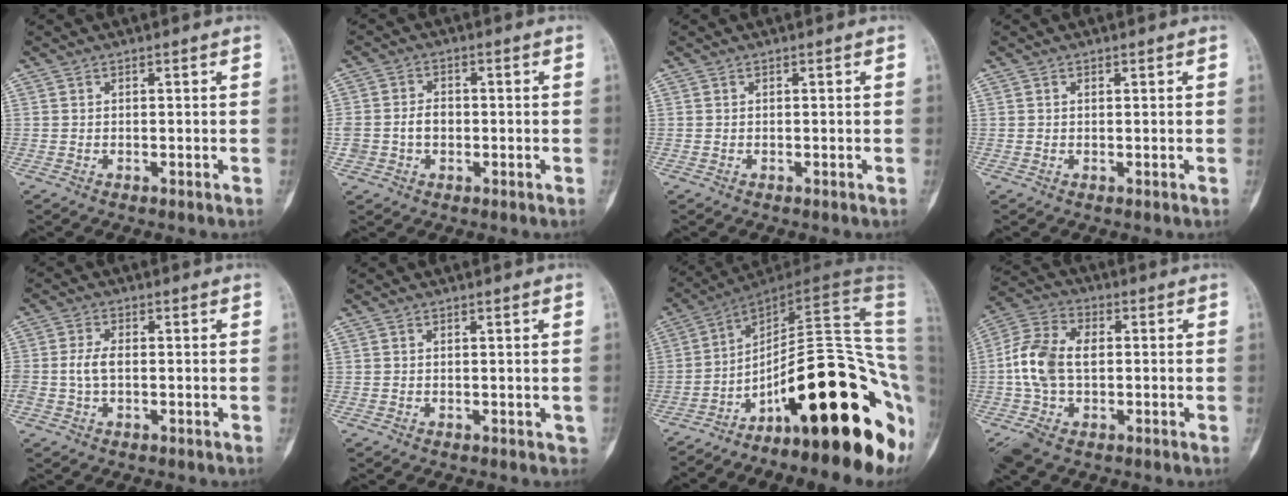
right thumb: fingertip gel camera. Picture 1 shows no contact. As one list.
[{"total": 4.6, "force": [-0.6, 3.5, 2.9], "torque": [-0.052, 0.013, -0.009]}, {"total": 0.0}, {"total": 0.0}, {"total": 3.8, "force": [-0.3, 2.1, 3.1], "torque": [-0.071, 0.007, -0.007]}, {"total": 0.5, "force": [0.2, 0.4, 0.3], "torque": [-0.001, 0.000, 0.003]}, {"total": 26.4, "force": [-9.1, 6.8, 23.8], "torque": [-0.242, 0.091, -0.129]}, {"total": 13.5, "force": [-0.7, 8.2, 10.8], "torque": [-0.220, 0.020, -0.013]}]